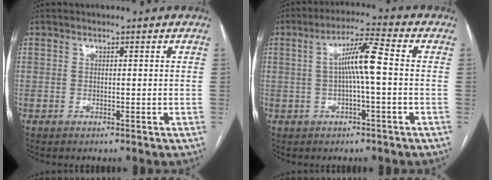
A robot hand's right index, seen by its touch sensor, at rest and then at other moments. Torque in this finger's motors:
{"motor_torque": [1.09, 0.17, 0.23, 0.12]}